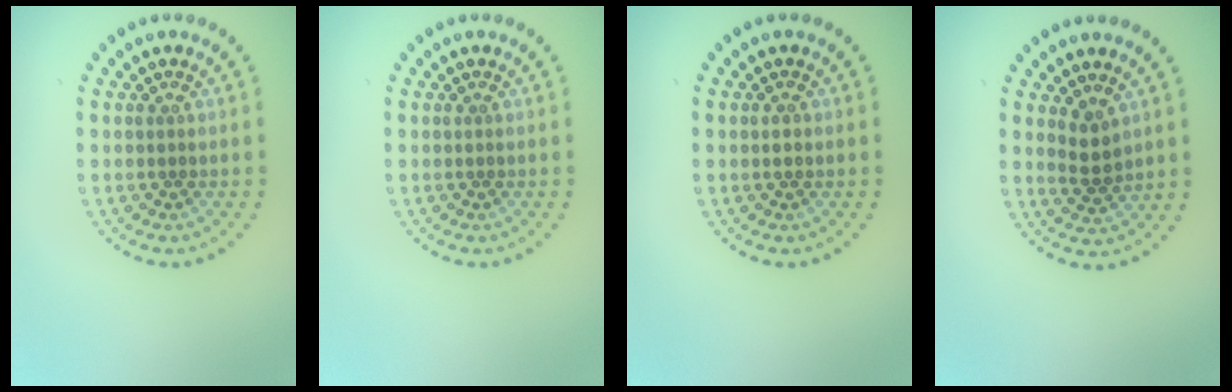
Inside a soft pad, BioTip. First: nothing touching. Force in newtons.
{"total": 0.0}
{"total": 1.1, "press": 1.0, "slide": 0.2}
{"total": 2.2, "press": 2.0, "slide": 0.9}